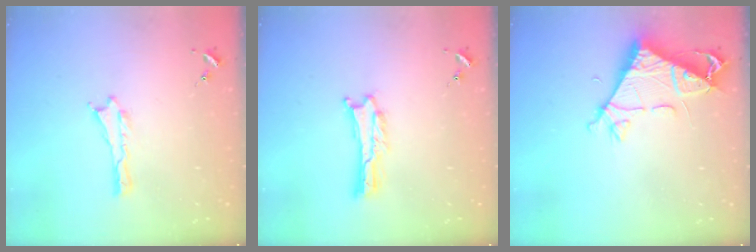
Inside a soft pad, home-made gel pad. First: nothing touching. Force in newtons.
{"total": 0.5, "press": 0.5, "slide": 0.1}
{"total": 7.5, "press": 7.5, "slide": 0.7}